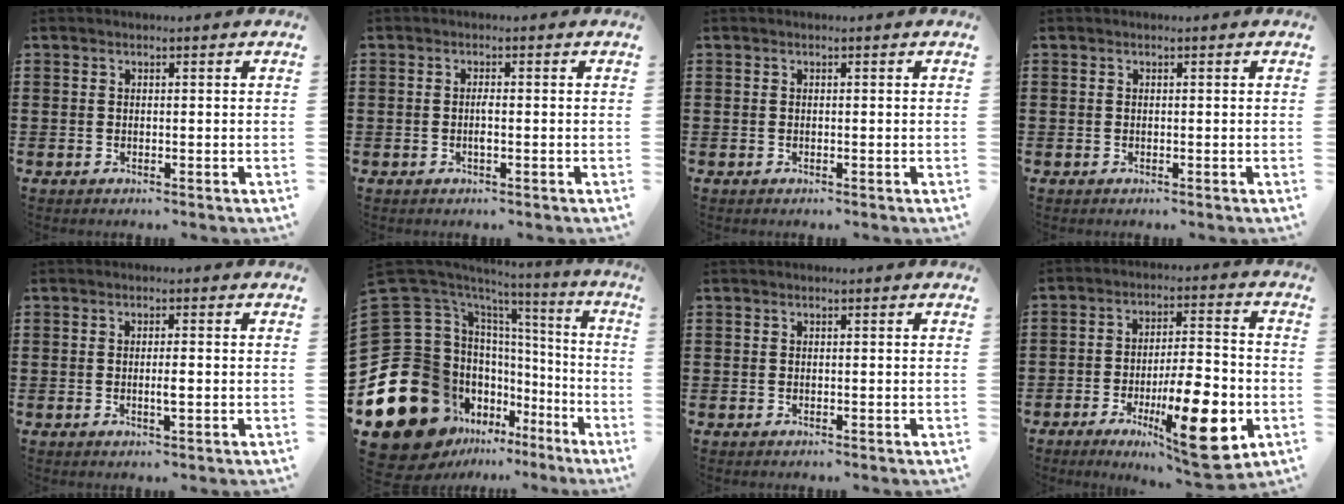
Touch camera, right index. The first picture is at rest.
{"total": 1.4, "force": [-0.4, 0.1, 1.3], "torque": [-0.034, -0.005, -0.010]}
{"total": 0.0}
{"total": 0.0}
{"total": 2.0, "force": [-0.4, 0.1, 2.0], "torque": [-0.035, -0.003, -0.007]}
{"total": 27.9, "force": [-7.3, 21.3, 16.4], "torque": [-0.378, -0.016, -0.064]}
{"total": 0.0}
{"total": 14.3, "force": [-5.9, 4.4, 12.3], "torque": [-0.188, 0.010, -0.092]}